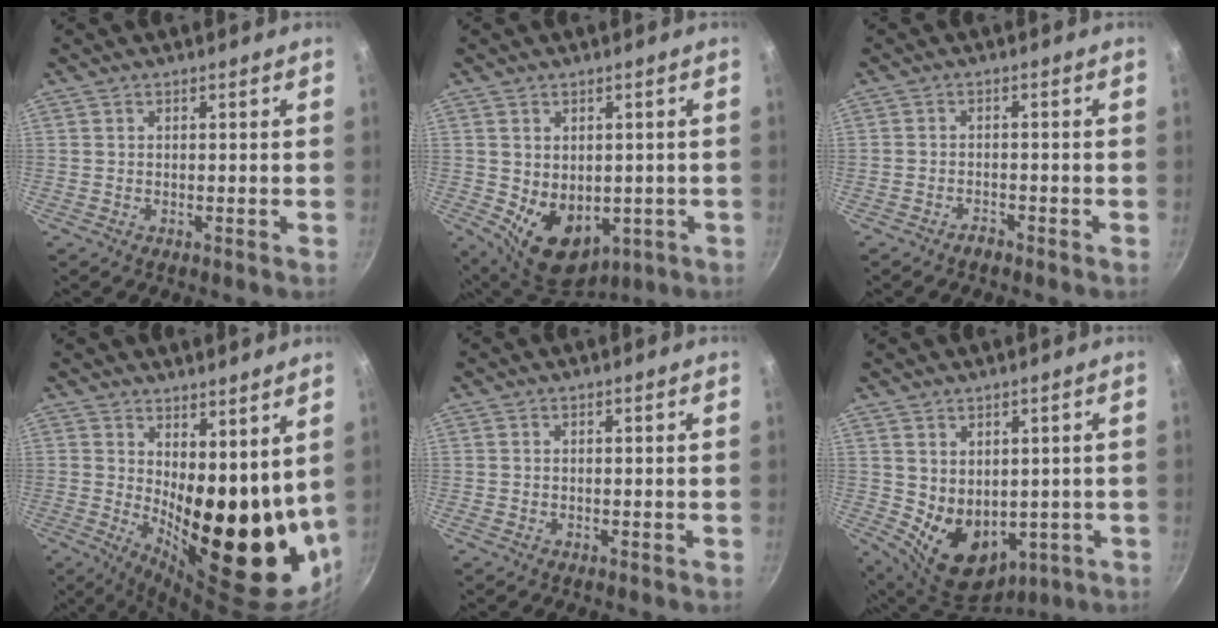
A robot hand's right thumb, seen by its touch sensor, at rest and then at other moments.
{"total": 11.2, "force": [-1.3, 8.1, 7.6], "torque": [-0.089, -0.017, 0.007]}
{"total": 1.8, "force": [-1.5, 0.7, 0.5], "torque": [-0.004, 0.021, -0.023]}
{"total": 19.2, "force": [4.1, 8.8, 16.5], "torque": [-0.195, -0.056, 0.084]}
{"total": 0.0}
{"total": 11.3, "force": [-0.8, 8.3, 7.6], "torque": [-0.094, -0.018, 0.017]}